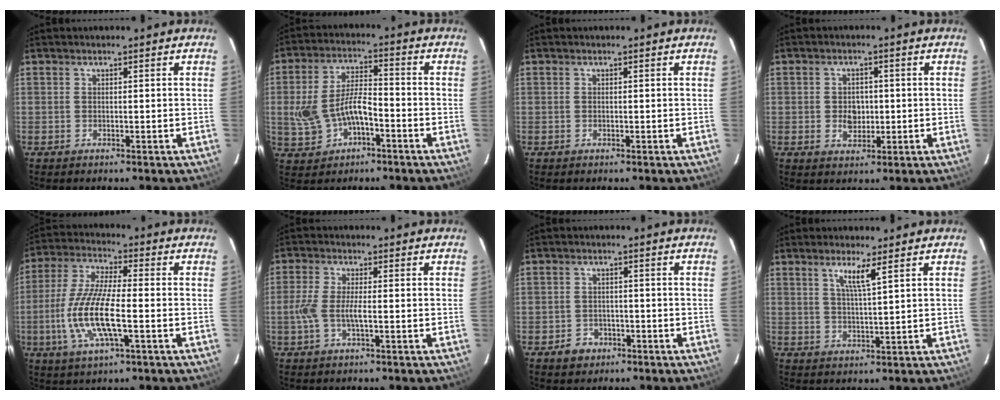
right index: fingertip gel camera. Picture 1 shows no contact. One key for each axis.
{"total": 9.7, "fx": -3.0, "fy": 5.0, "fz": 7.7, "tx": -0.164, "ty": 0.010, "tz": -0.043}
{"total": 0.0}
{"total": 4.1, "fx": -0.4, "fy": 3.3, "fz": 2.4, "tx": -0.040, "ty": 0.004, "tz": -0.003}
{"total": 13.6, "fx": -3.3, "fy": 3.2, "fz": 12.8, "tx": -0.268, "ty": -0.009, "tz": -0.066}
{"total": 5.3, "fx": -1.2, "fy": 1.2, "fz": 5.0, "tx": -0.109, "ty": -0.001, "tz": -0.025}
{"total": 3.8, "fx": -2.0, "fy": 3.2, "fz": 0.5, "tx": -0.019, "ty": 0.011, "tz": -0.028}
{"total": 4.1, "fx": 2.3, "fy": -0.4, "fz": 3.4, "tx": -0.065, "ty": -0.005, "tz": 0.042}